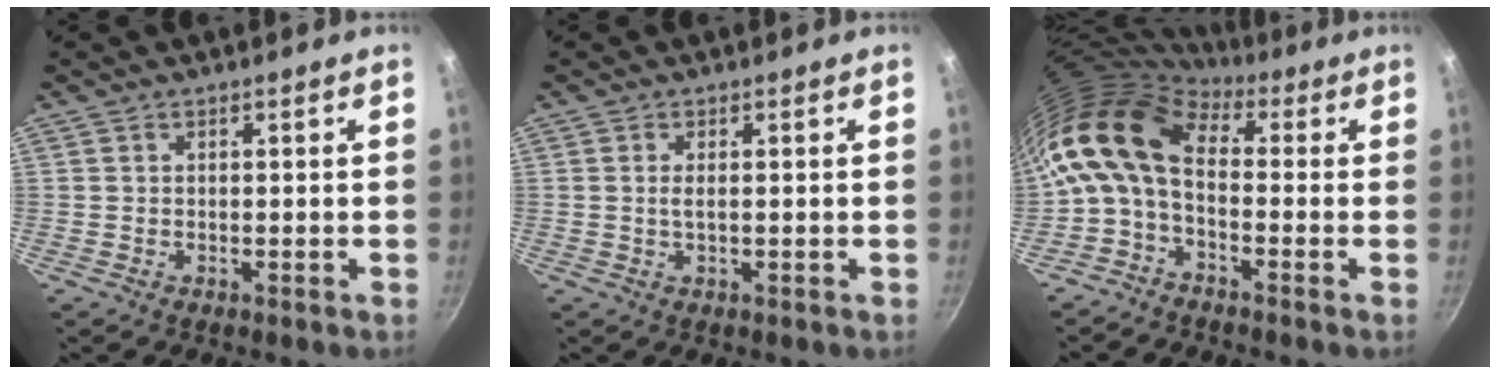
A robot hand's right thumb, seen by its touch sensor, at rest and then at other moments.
{"total": 1.4, "force": [0.1, 0.4, 1.3], "torque": [-0.030, -0.001, 0.001]}
{"total": 11.6, "force": [0.2, 6.9, 9.3], "torque": [-0.181, 0.025, -0.016]}